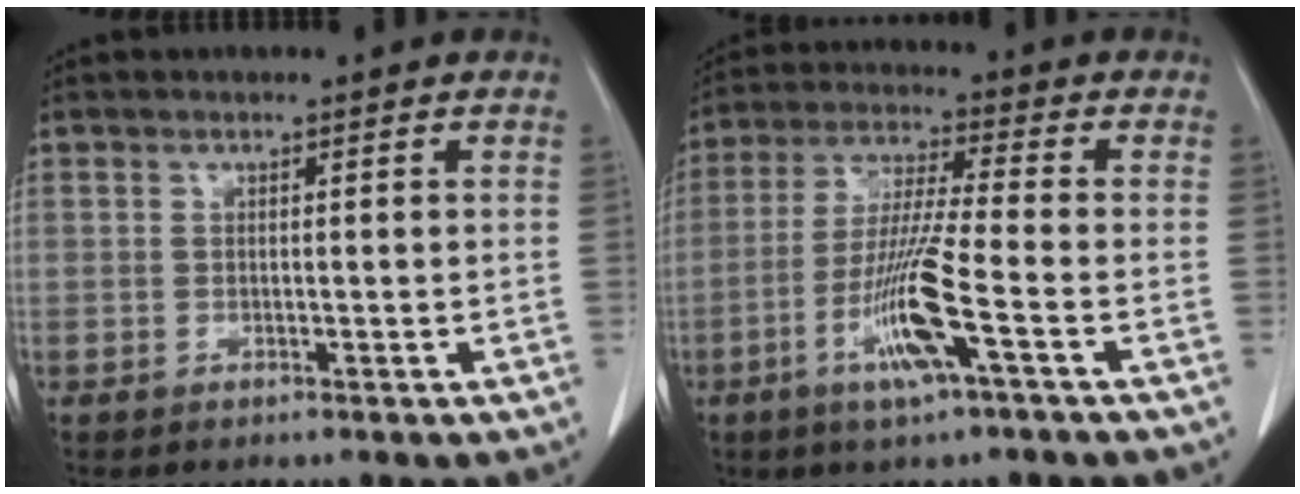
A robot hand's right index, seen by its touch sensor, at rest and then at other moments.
{"total": 11.0, "force": [-4.4, -0.3, 10.1], "torque": [-0.201, -0.014, -0.086]}